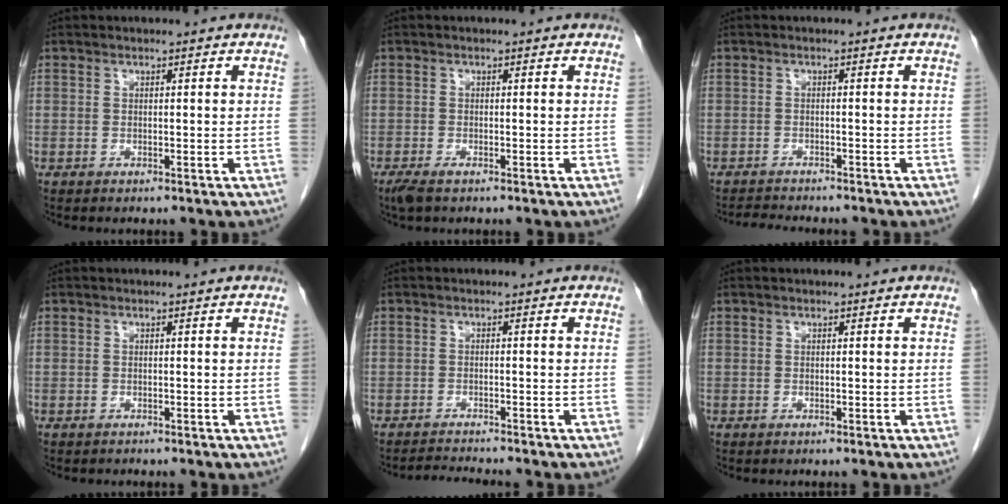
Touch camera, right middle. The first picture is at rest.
{"total": 2.4, "force": [-1.6, 0.7, 1.5], "torque": [-0.034, -0.007, -0.027]}
{"total": 4.3, "force": [-4.1, 0.3, 1.2], "torque": [-0.022, -0.014, -0.062]}
{"total": 0.0}
{"total": 2.8, "force": [-2.6, -0.9, 0.1], "torque": [-0.012, -0.019, -0.044]}
{"total": 0.0}